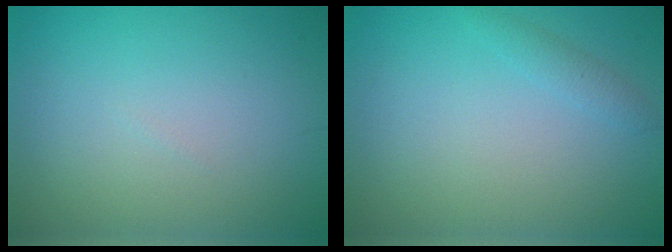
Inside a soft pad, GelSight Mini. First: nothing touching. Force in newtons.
{"total": 1.1, "press": 1.1, "slide": 0.1}